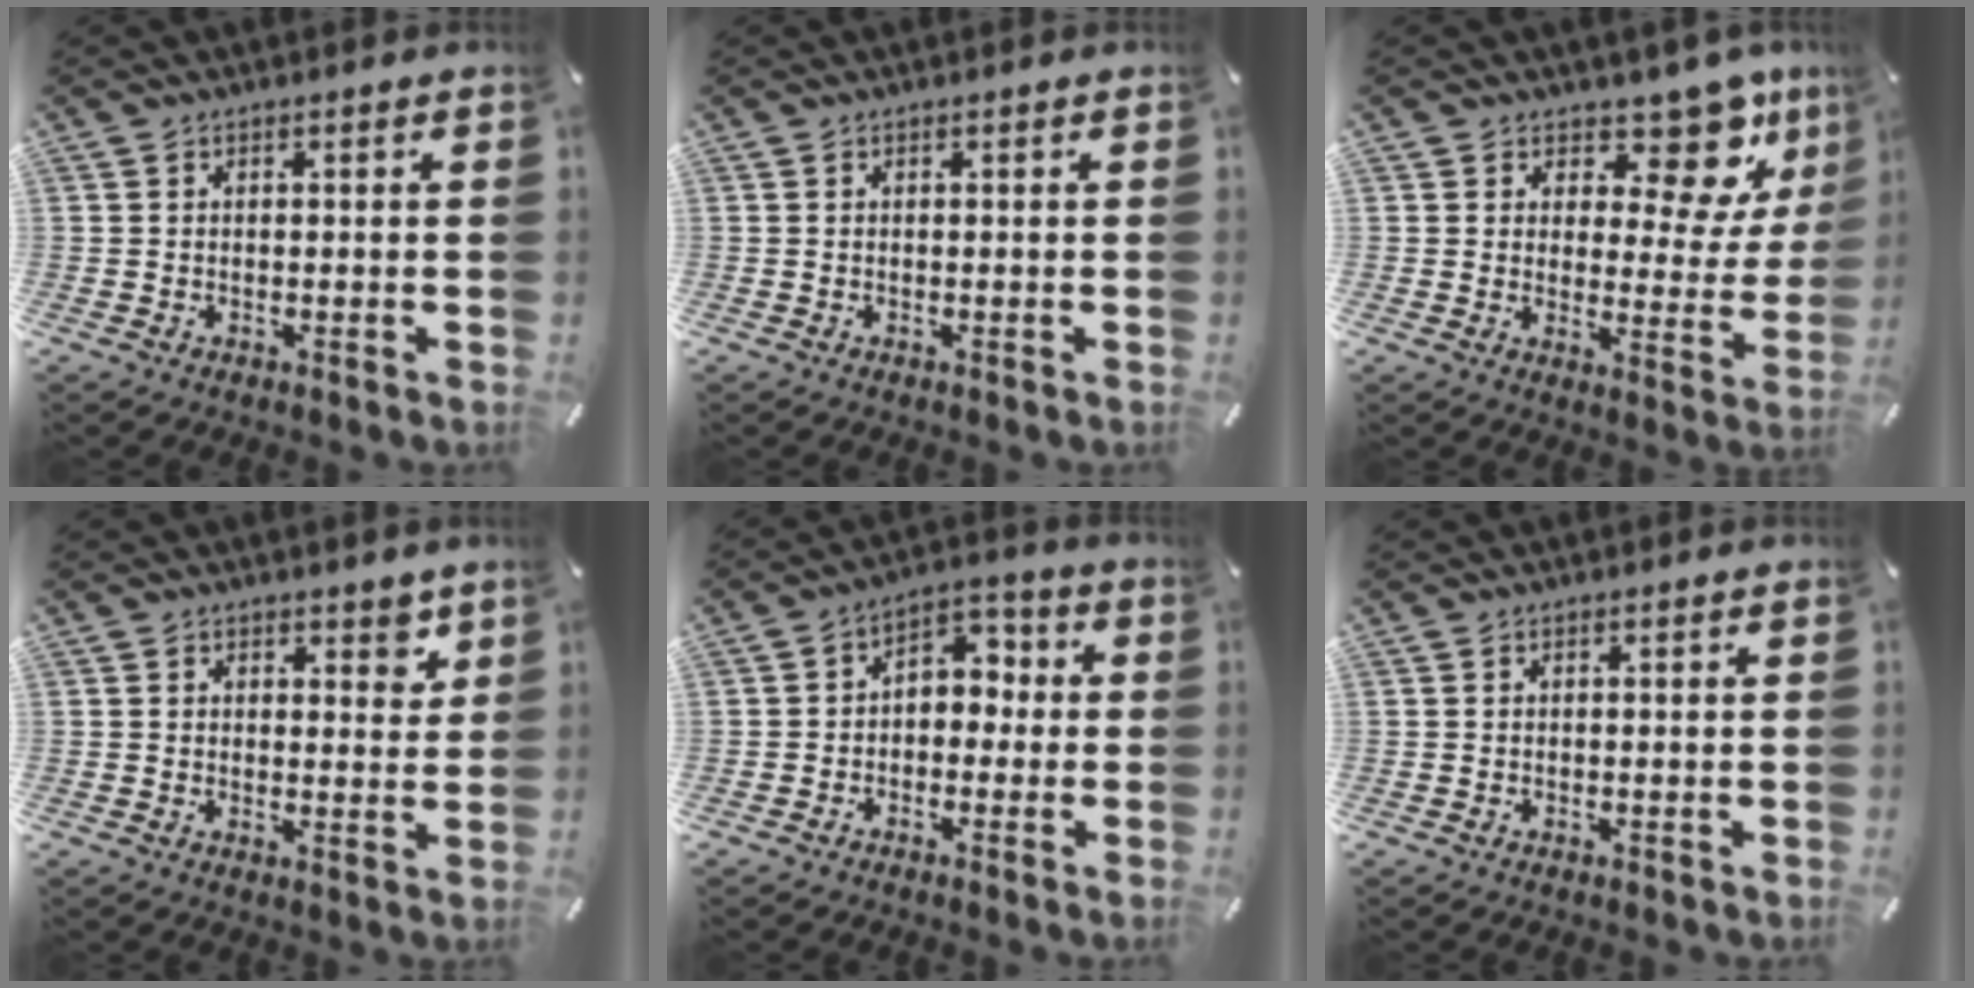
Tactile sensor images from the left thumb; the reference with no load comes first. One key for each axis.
{"total": 0.0}
{"total": 12.4, "fx": 9.2, "fy": 5.5, "fz": 6.2, "tx": -0.084, "ty": -0.077, "tz": 0.158}
{"total": 3.7, "fx": 2.6, "fy": 2.2, "fz": 1.5, "tx": -0.002, "ty": -0.014, "tz": 0.041}
{"total": 4.5, "fx": -1.4, "fy": 3.6, "fz": 2.2, "tx": -0.033, "ty": 0.009, "tz": -0.032}
{"total": 0.0}